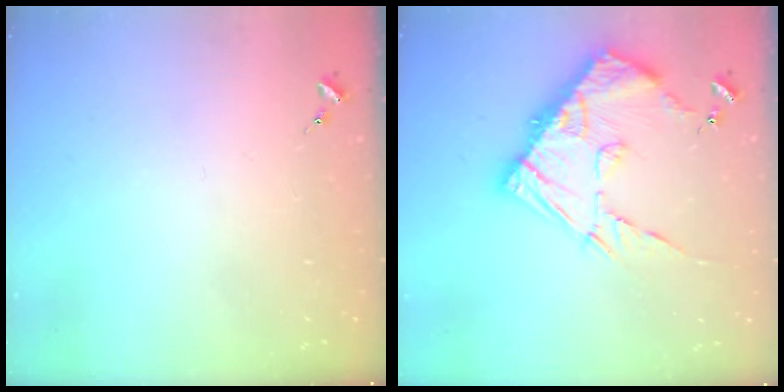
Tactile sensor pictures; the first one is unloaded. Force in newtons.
{"total": 18.0, "press": 17.9, "slide": 1.9}